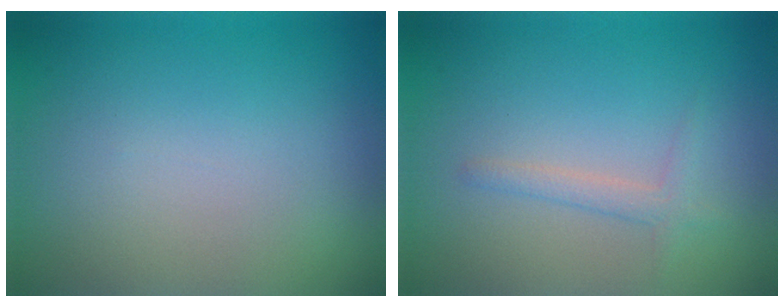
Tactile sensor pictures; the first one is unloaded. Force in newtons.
{"total": 1.5, "press": 1.5, "slide": 0.1}